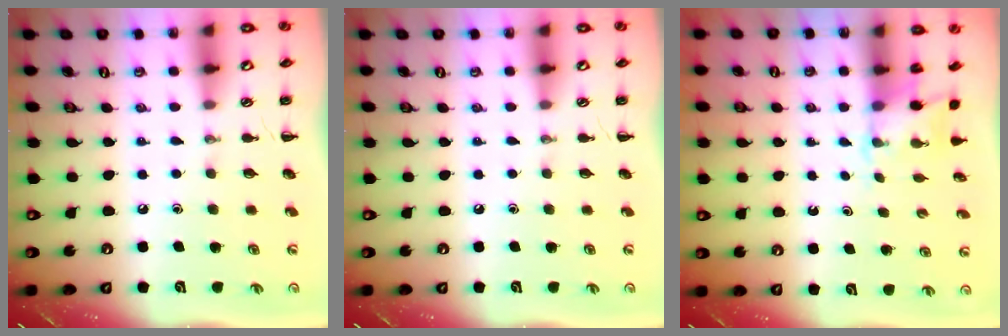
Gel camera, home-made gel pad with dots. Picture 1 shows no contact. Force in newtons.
{"total": 0.0}
{"total": 2.6, "press": 2.5, "slide": 0.6}